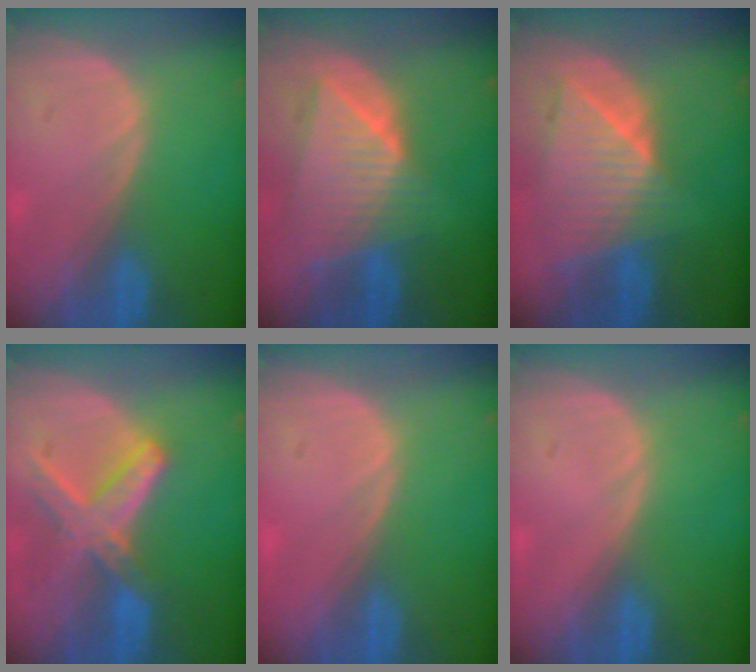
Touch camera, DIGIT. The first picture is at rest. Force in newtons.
{"total": 9.1, "press": 8.0, "slide": 4.3}
{"total": 9.1, "press": 8.0, "slide": 4.3}
{"total": 8.2, "press": 7.1, "slide": 4.0}
{"total": 0.6, "press": 0.2, "slide": 0.5}
{"total": 0.0}